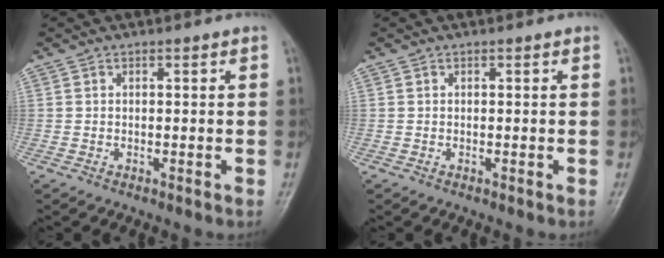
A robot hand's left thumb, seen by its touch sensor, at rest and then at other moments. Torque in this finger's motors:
{"motor_torque": [0.01, 0.01, -0.05, -0.04, 0.00]}